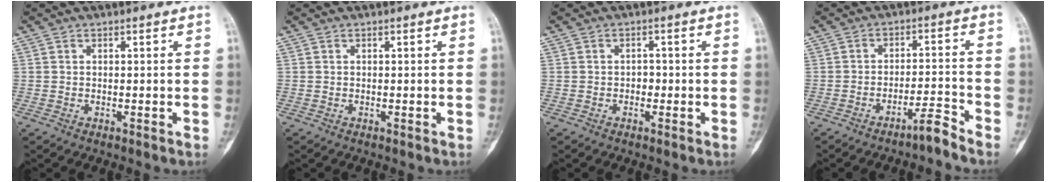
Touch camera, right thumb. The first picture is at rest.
{"total": 0.0}
{"total": 1.5, "force": [-0.4, 1.1, 0.8], "torque": [-0.003, 0.006, -0.010]}
{"total": 4.0, "force": [-3.5, -0.1, 1.9], "torque": [-0.034, 0.035, -0.060]}